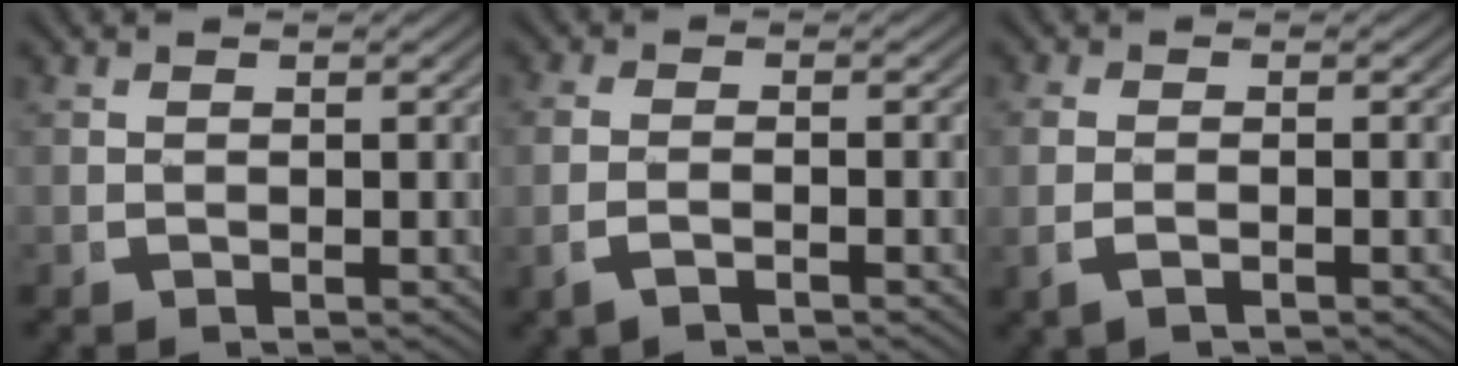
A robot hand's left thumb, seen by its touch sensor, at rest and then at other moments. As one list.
[{"total": 1.6, "force": [-0.7, 0.7, 1.3], "torque": [-0.033, 0.001, -0.014]}, {"total": 1.4, "force": [-0.5, 0.6, 1.2], "torque": [-0.034, 0.000, -0.007]}]